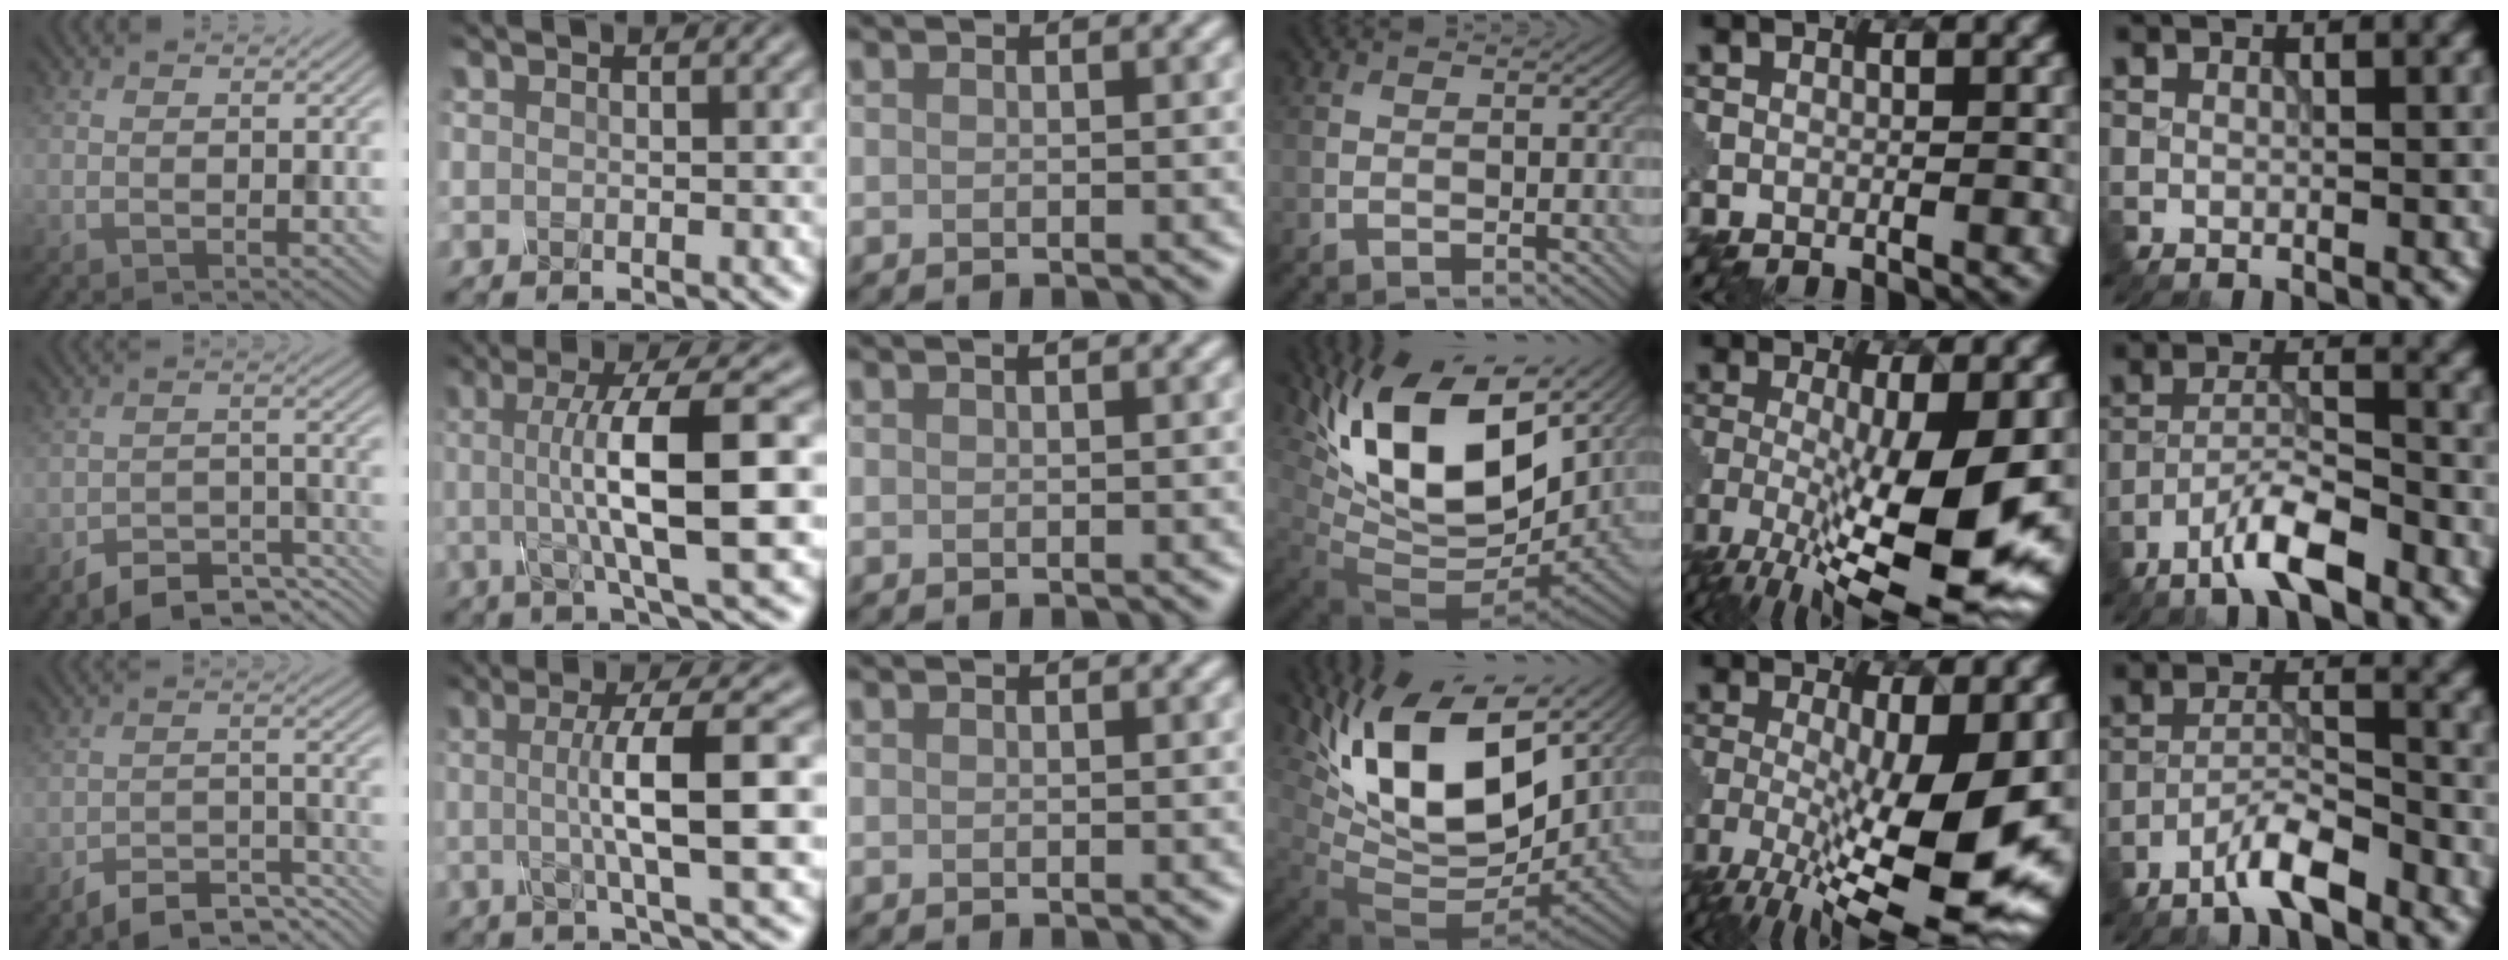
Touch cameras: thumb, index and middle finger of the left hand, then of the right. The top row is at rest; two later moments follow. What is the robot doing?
{"motion": "disassemble", "object": "glue stick"}